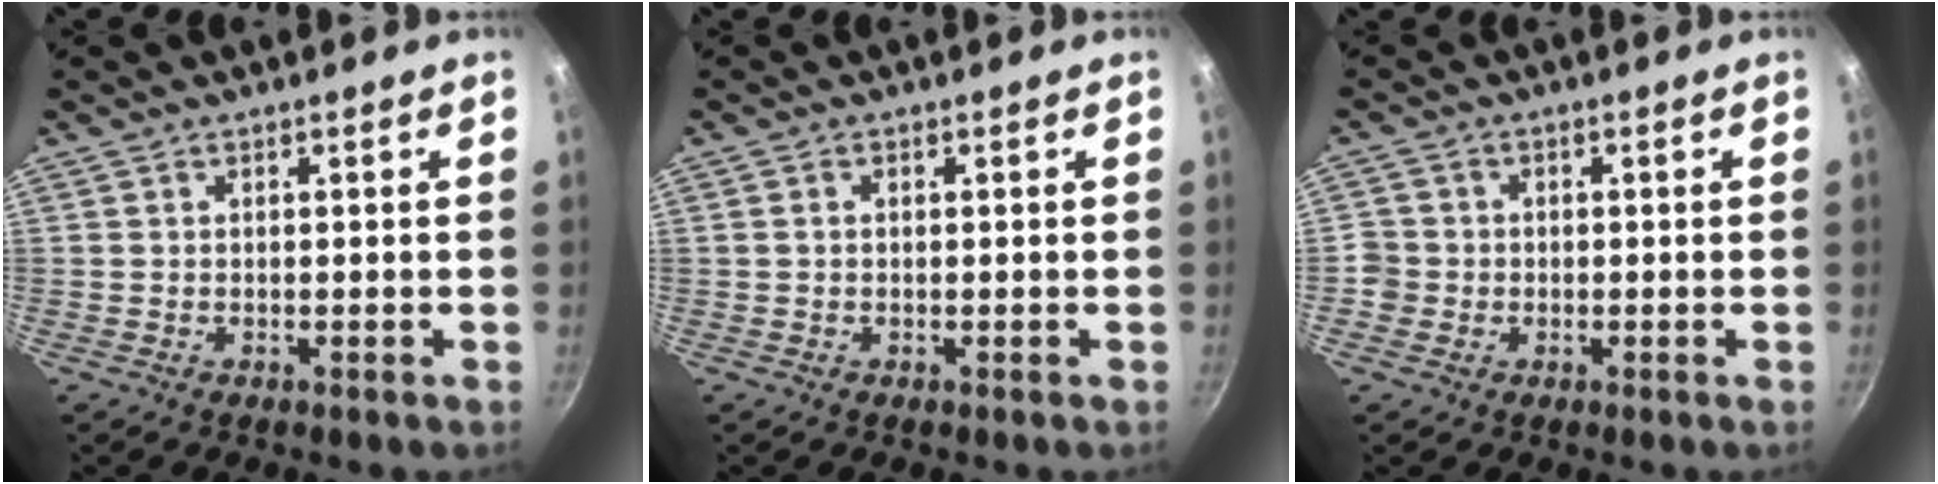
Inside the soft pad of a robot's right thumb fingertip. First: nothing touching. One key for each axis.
{"total": 0.7, "fx": 0.0, "fy": 0.5, "fz": 0.5, "tx": -0.007, "ty": 0.004, "tz": 0.001}
{"total": 3.6, "fx": -1.0, "fy": 3.3, "fz": 0.8, "tx": 0.004, "ty": 0.013, "tz": -0.022}